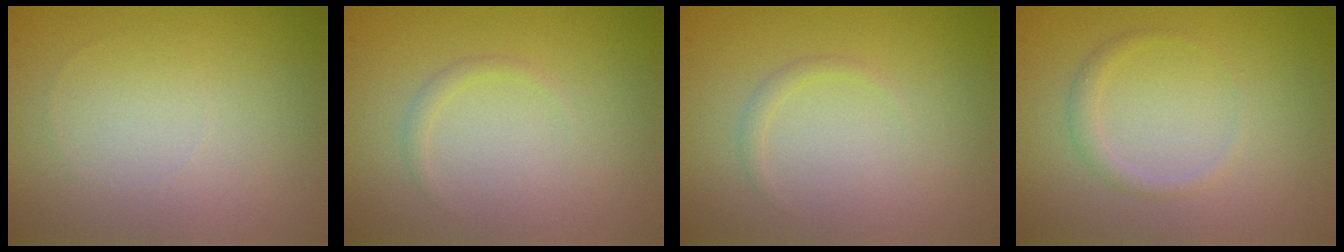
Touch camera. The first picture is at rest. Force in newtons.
{"total": 0.7, "press": 0.7, "slide": 0.0}
{"total": 0.7, "press": 0.7, "slide": 0.0}
{"total": 1.2, "press": 1.2, "slide": 0.0}